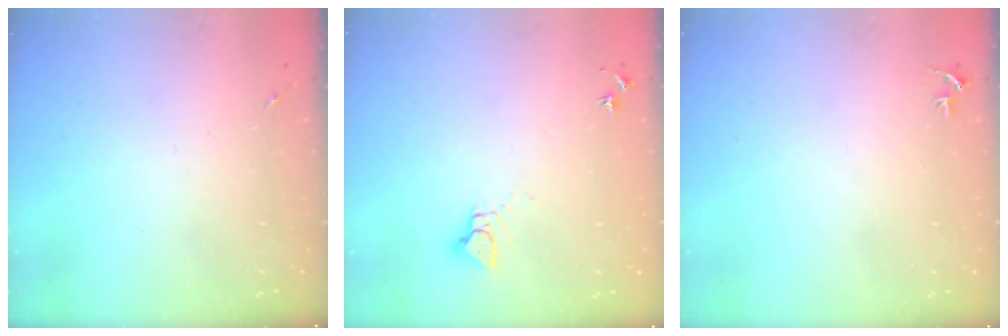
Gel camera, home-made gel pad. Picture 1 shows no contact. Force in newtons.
{"total": 4.4, "press": 4.3, "slide": 0.4}
{"total": 3.1, "press": 3.1, "slide": 0.3}